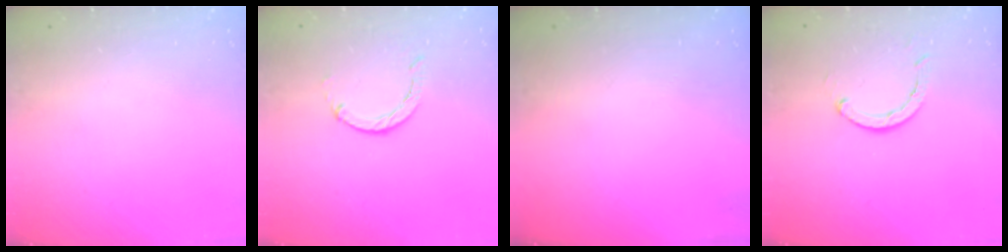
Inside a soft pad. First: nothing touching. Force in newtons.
{"total": 0.0}
{"total": 0.0}
{"total": 2.9, "press": 2.9, "slide": 0.5}